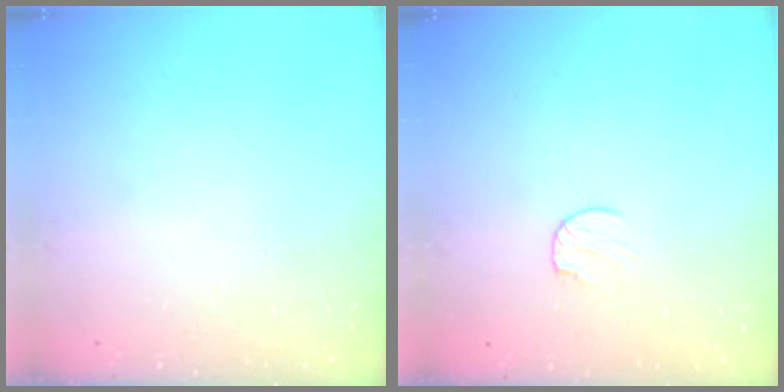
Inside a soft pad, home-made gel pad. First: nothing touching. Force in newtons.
{"total": 5.6, "press": 5.5, "slide": 0.6}